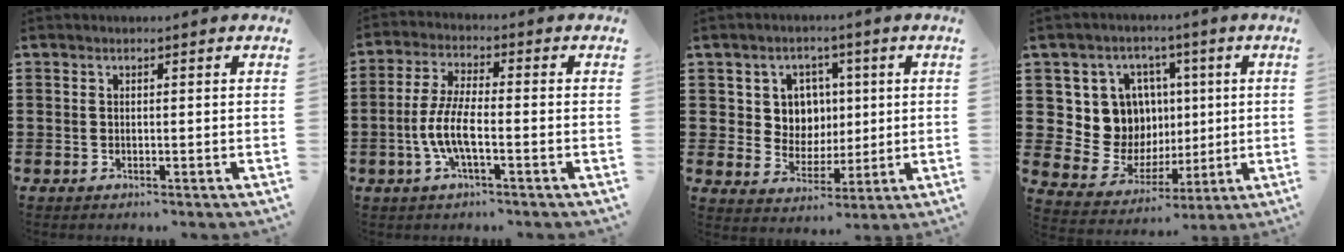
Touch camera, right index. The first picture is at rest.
{"total": 6.6, "force": [-2.2, 1.7, 5.9], "torque": [-0.143, -0.014, -0.050]}
{"total": 6.2, "force": [1.8, 5.7, 1.8], "torque": [-0.057, 0.012, 0.031]}
{"total": 10.4, "force": [2.3, 9.7, 2.8], "torque": [-0.072, -0.015, 0.055]}